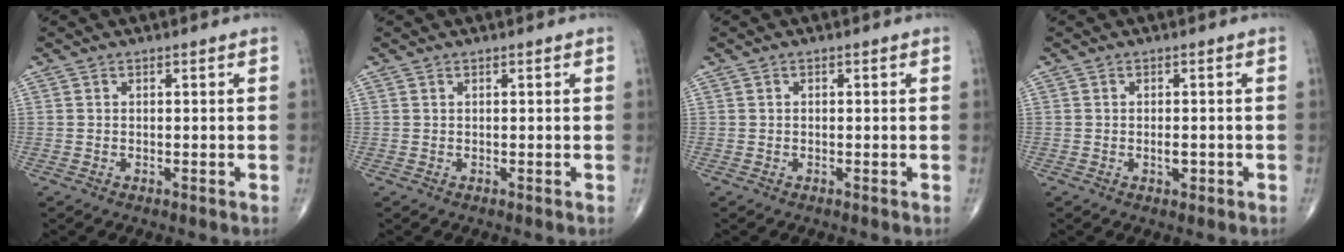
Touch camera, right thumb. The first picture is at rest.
{"total": 0.0}
{"total": 0.0}
{"total": 1.8, "force": [-0.5, 0.9, 1.4], "torque": [-0.021, 0.000, -0.008]}